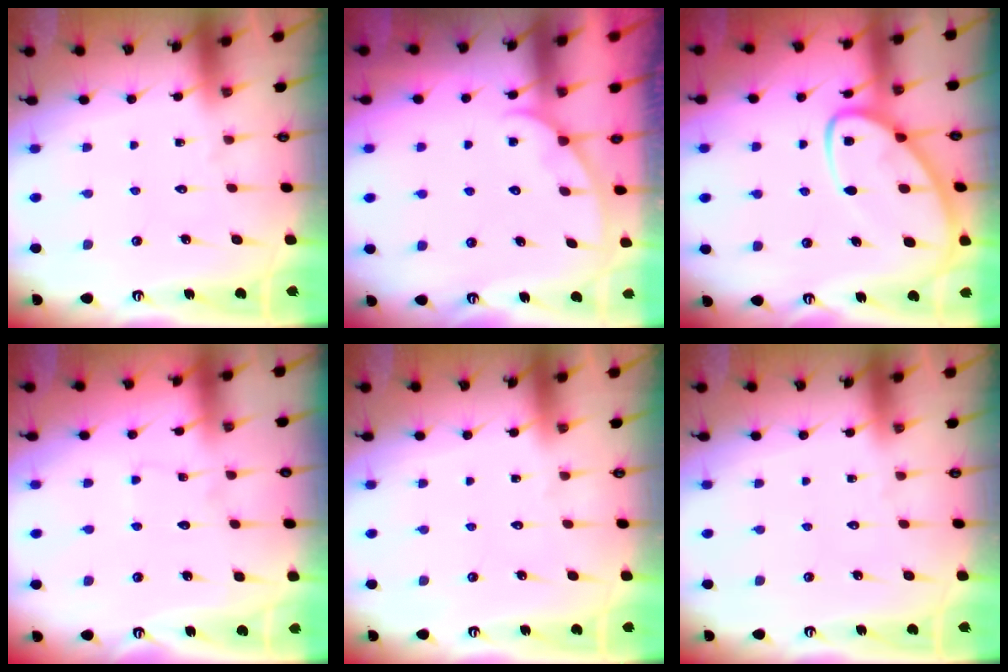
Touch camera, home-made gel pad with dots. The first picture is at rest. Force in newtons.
{"total": 2.4, "press": 2.4, "slide": 0.3}
{"total": 10.6, "press": 10.5, "slide": 1.0}
{"total": 4.5, "press": 4.4, "slide": 0.4}
{"total": 0.0}
{"total": 0.0}